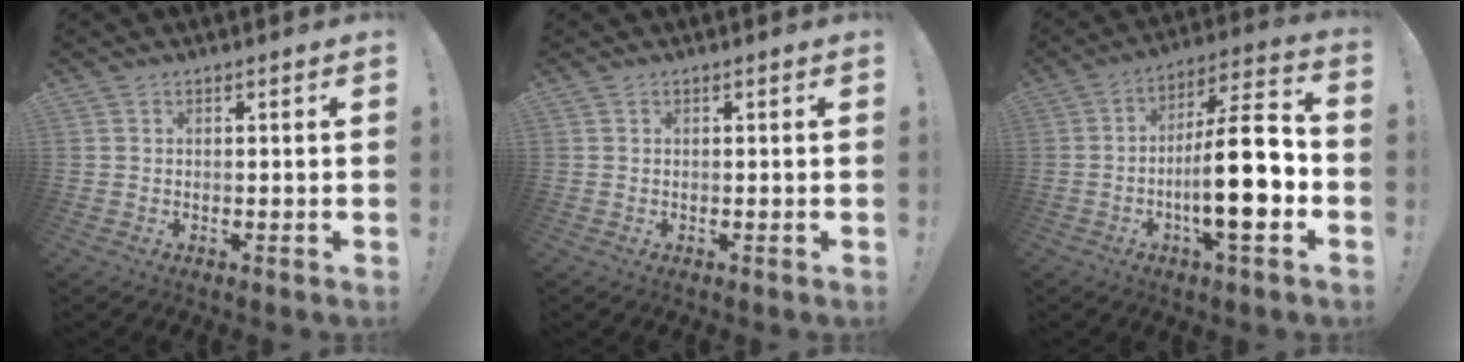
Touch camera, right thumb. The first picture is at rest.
{"total": 0.0}
{"total": 19.8, "force": [-4.3, 5.0, 18.7], "torque": [-0.311, 0.017, -0.074]}